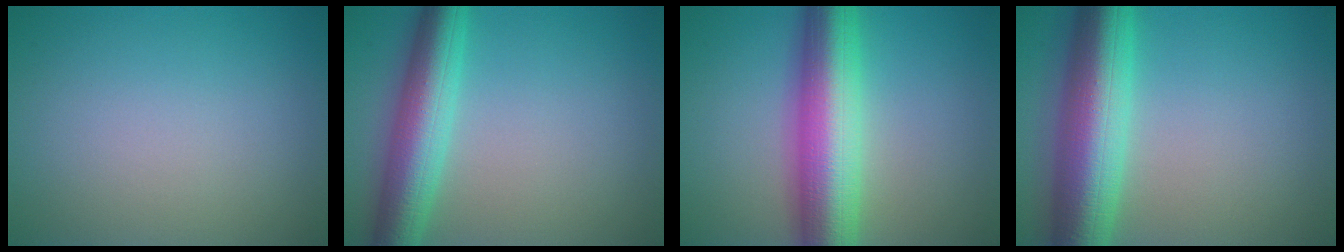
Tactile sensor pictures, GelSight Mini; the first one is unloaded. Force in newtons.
{"total": 6.8, "press": 6.8, "slide": 0.2}
{"total": 10.3, "press": 10.3, "slide": 0.2}
{"total": 9.9, "press": 9.9, "slide": 0.2}